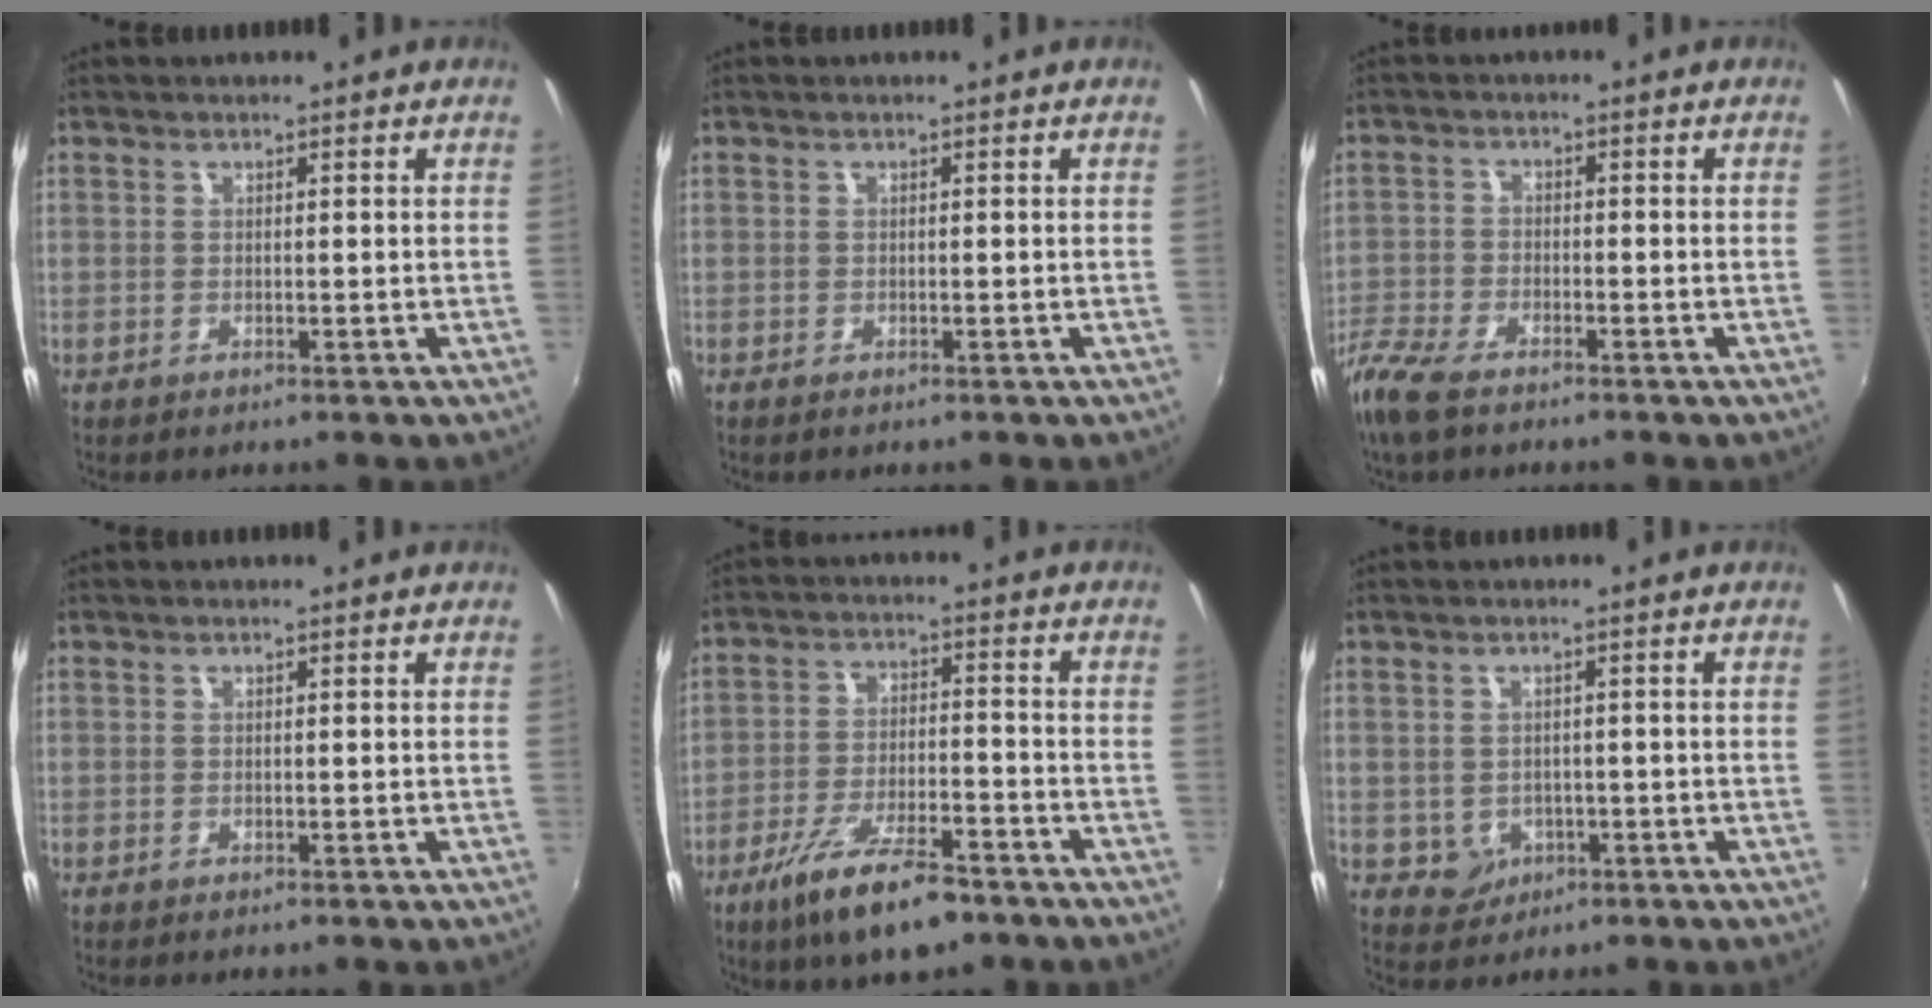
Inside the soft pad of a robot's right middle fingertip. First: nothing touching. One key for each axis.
{"total": 0.0}
{"total": 9.7, "fx": -7.5, "fy": 3.4, "fz": 5.1, "tx": -0.139, "ty": -0.028, "tz": -0.151}
{"total": 0.0}
{"total": 12.6, "fx": -8.5, "fy": 3.7, "fz": 8.5, "tx": -0.176, "ty": -0.021, "tz": -0.145}
{"total": 3.7, "fx": -0.8, "fy": 3.5, "fz": 1.0, "tx": -0.027, "ty": 0.002, "tz": -0.001}